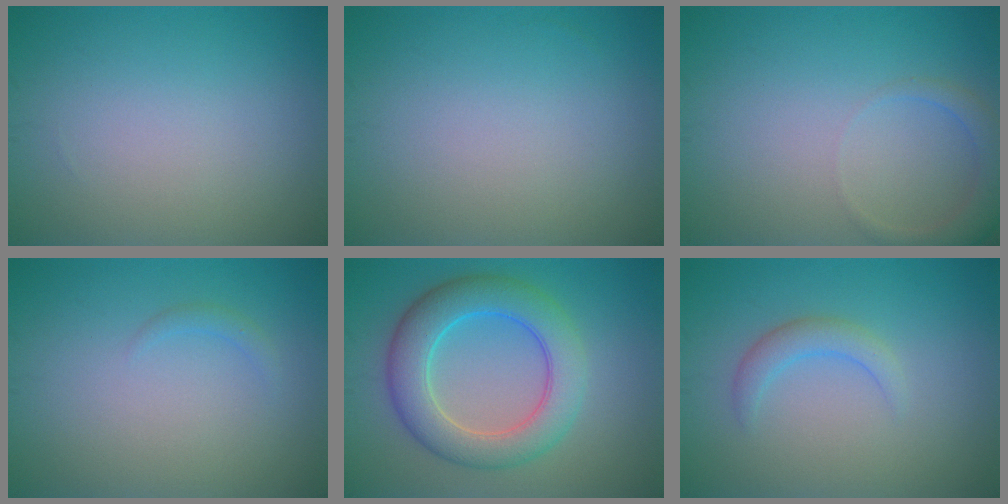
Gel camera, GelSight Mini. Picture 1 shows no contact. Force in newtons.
{"total": 0.0}
{"total": 2.6, "press": 2.6, "slide": 0.2}
{"total": 0.8, "press": 0.8, "slide": 0.0}
{"total": 6.8, "press": 6.8, "slide": 0.1}
{"total": 2.1, "press": 2.0, "slide": 0.3}